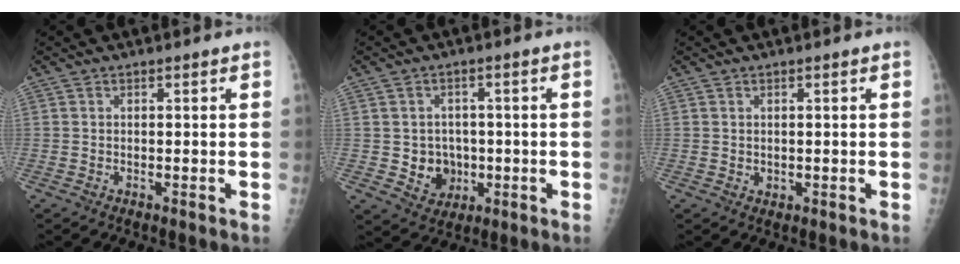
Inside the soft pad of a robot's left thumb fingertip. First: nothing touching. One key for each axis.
{"total": 6.5, "fx": -0.7, "fy": 5.9, "fz": 2.6, "tx": -0.006, "ty": 0.008, "tz": -0.001}
{"total": 1.0, "fx": 0.3, "fy": 0.8, "fz": 0.4, "tx": -0.002, "ty": -0.002, "tz": 0.006}